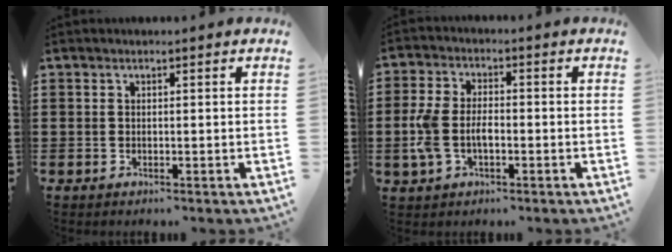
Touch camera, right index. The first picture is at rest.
{"total": 5.5, "force": [-1.1, 3.2, 4.4], "torque": [-0.116, -0.003, -0.031]}